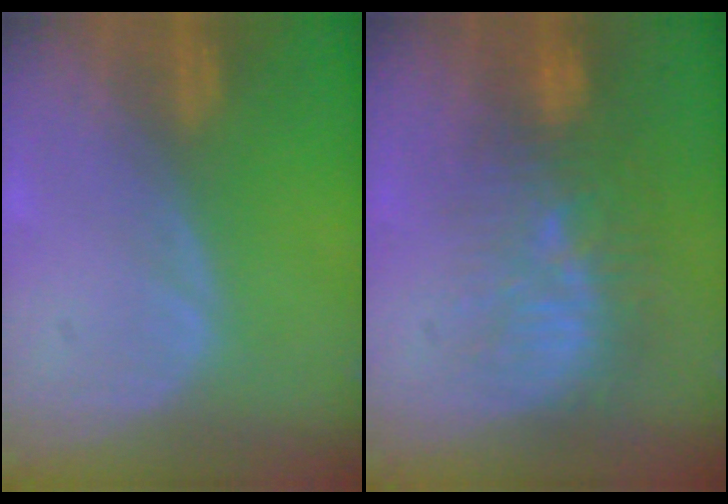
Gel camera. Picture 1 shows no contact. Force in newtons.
{"total": 9.6, "press": 9.0, "slide": 3.5}